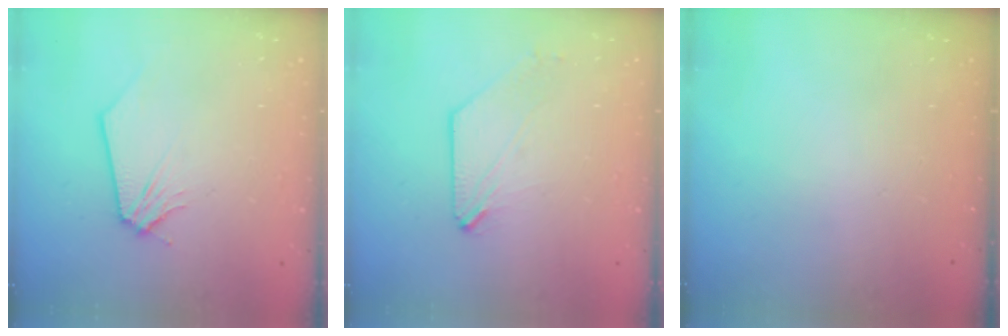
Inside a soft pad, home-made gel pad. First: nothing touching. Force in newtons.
{"total": 0.7, "press": 0.7, "slide": 0.1}
{"total": 0.0}